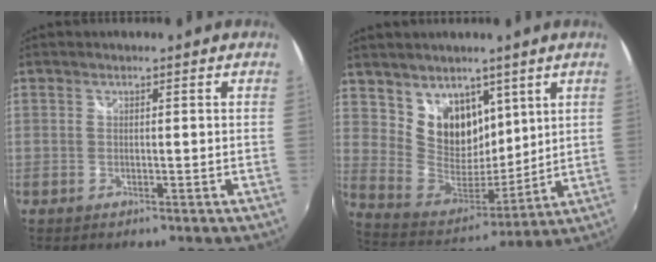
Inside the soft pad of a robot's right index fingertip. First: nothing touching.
{"total": 13.1, "force": [7.5, 9.3, 5.3], "torque": [-0.100, -0.001, 0.158]}